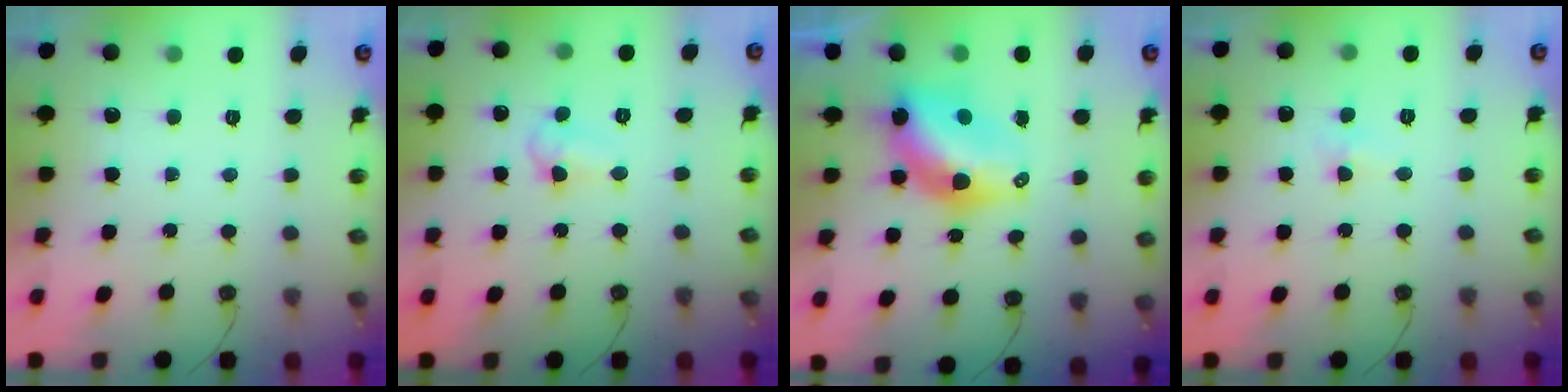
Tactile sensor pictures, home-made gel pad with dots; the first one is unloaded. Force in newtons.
{"total": 4.4, "press": 4.3, "slide": 1.2}
{"total": 10.1, "press": 10.0, "slide": 0.9}
{"total": 3.8, "press": 3.7, "slide": 0.6}